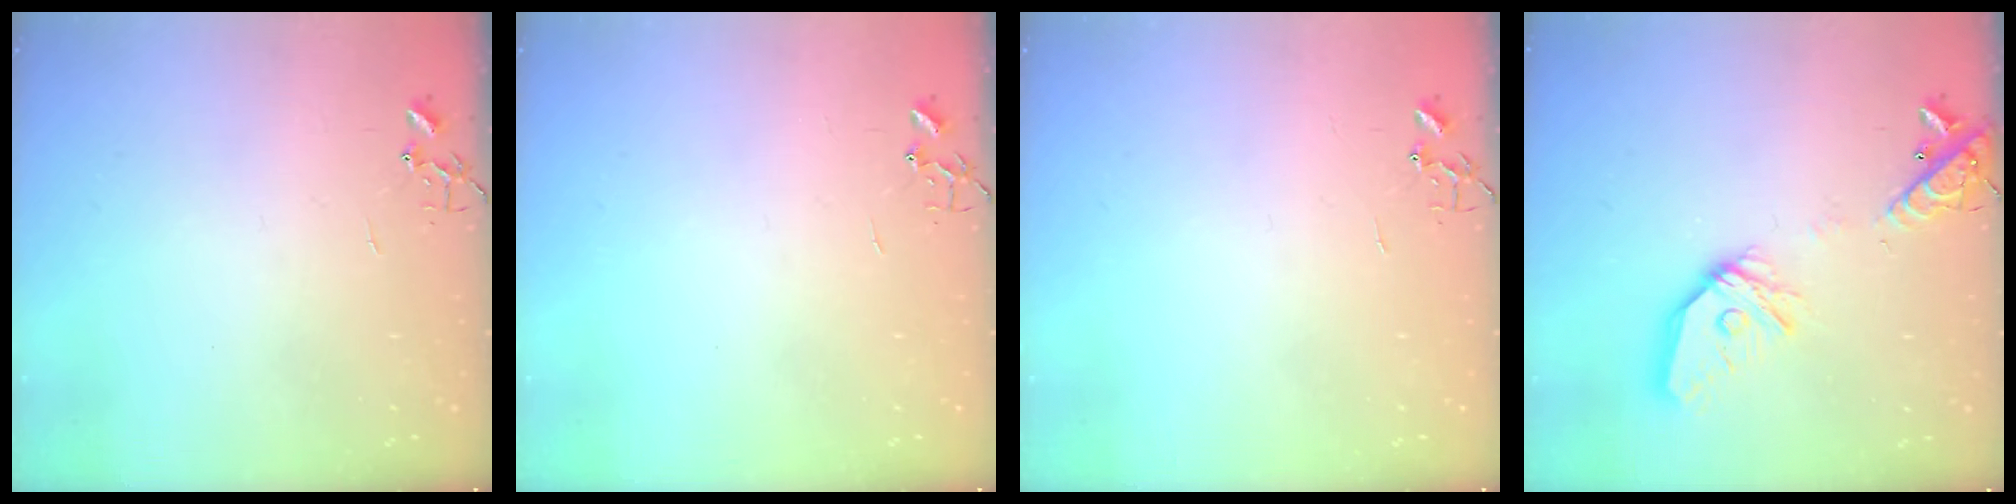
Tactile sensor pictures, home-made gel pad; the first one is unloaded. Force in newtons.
{"total": 0.0}
{"total": 0.0}
{"total": 18.3, "press": 18.2, "slide": 2.6}